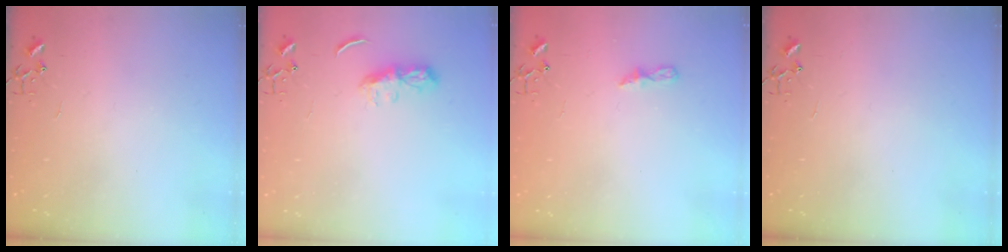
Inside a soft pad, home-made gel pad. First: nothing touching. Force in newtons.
{"total": 6.5, "press": 6.4, "slide": 0.6}
{"total": 5.3, "press": 5.3, "slide": 0.6}
{"total": 0.0}